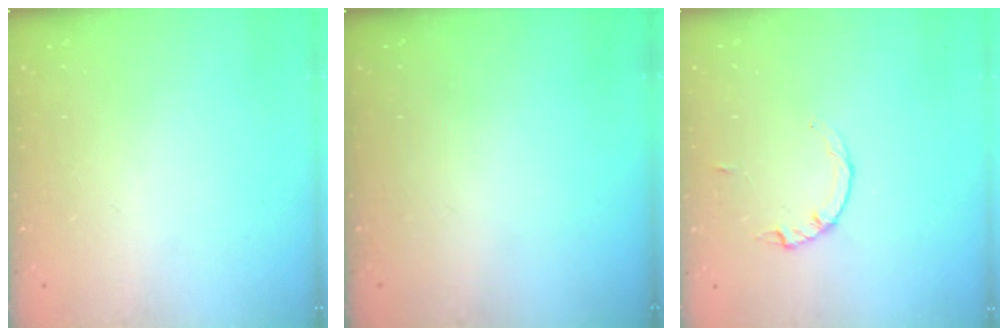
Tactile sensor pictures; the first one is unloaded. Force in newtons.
{"total": 0.0}
{"total": 2.2, "press": 2.1, "slide": 0.3}